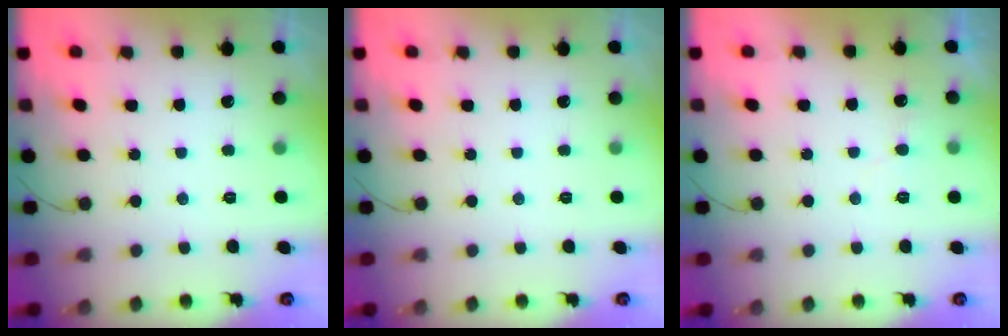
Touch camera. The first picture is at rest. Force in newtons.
{"total": 0.0}
{"total": 5.4, "press": 5.3, "slide": 0.5}